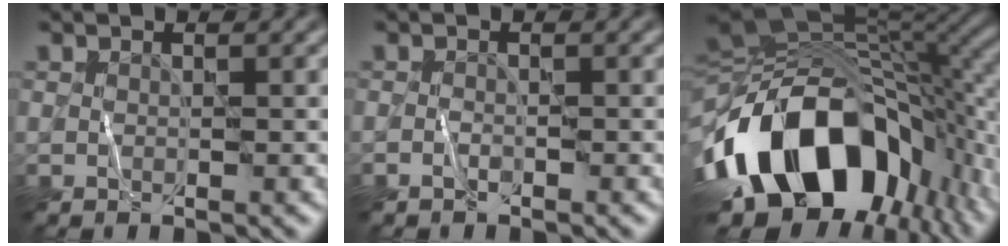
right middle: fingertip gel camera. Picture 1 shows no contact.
{"total": 0.6, "force": [-0.5, 0.2, 0.2], "torque": [-0.003, 0.004, -0.011]}
{"total": 18.2, "force": [-5.6, 10.6, 13.7], "torque": [-0.261, 0.000, -0.088]}